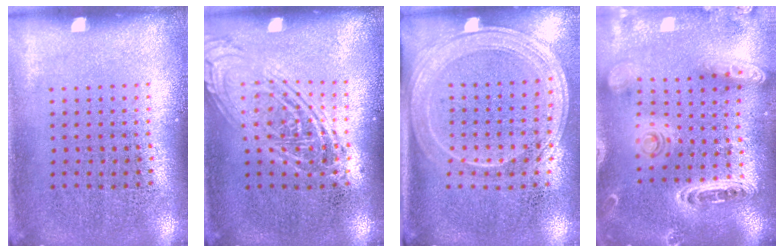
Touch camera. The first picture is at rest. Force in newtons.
{"total": 2.3, "press": 2.3, "slide": 0.2}
{"total": 2.1, "press": 1.8, "slide": 1.0}
{"total": 1.9, "press": 1.9, "slide": 0.5}